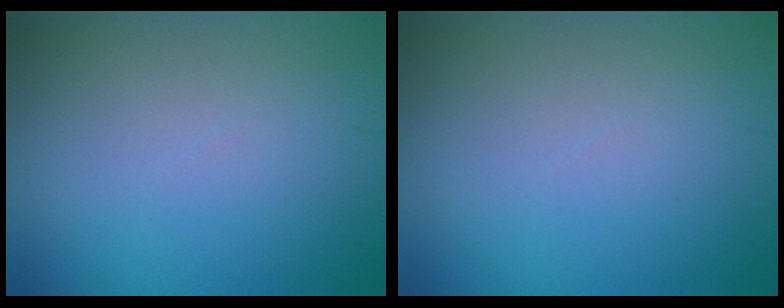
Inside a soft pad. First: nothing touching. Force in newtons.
{"total": 0.0}